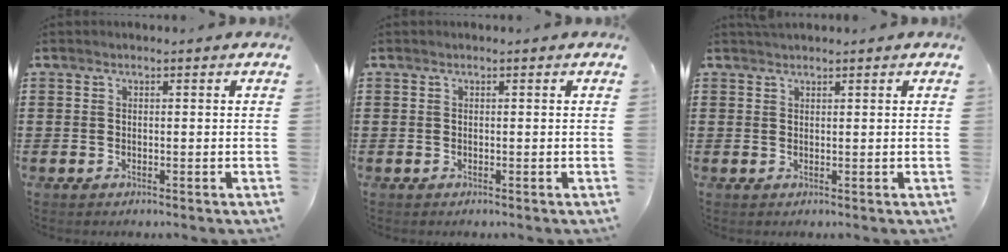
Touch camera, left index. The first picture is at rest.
{"total": 0.0}
{"total": 1.0, "force": [1.0, 0.1, 0.1], "torque": [-0.004, -0.001, 0.020]}